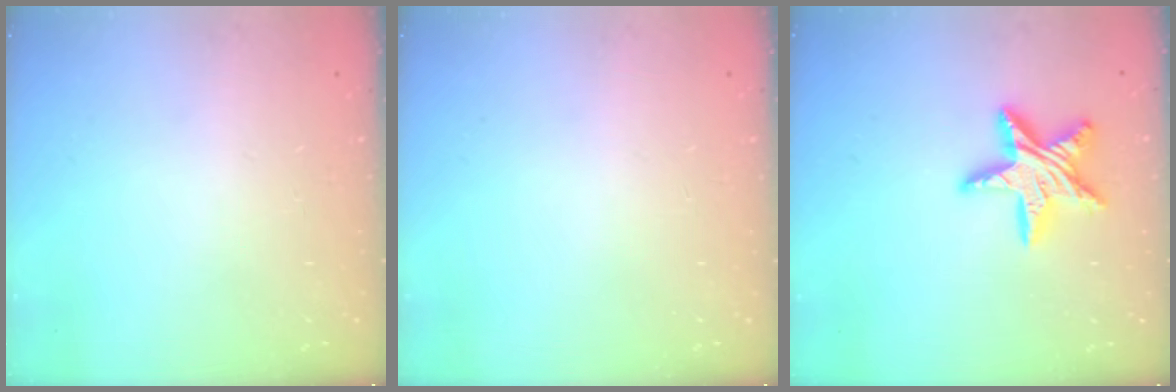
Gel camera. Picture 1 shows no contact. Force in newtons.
{"total": 0.0}
{"total": 13.4, "press": 13.3, "slide": 1.0}